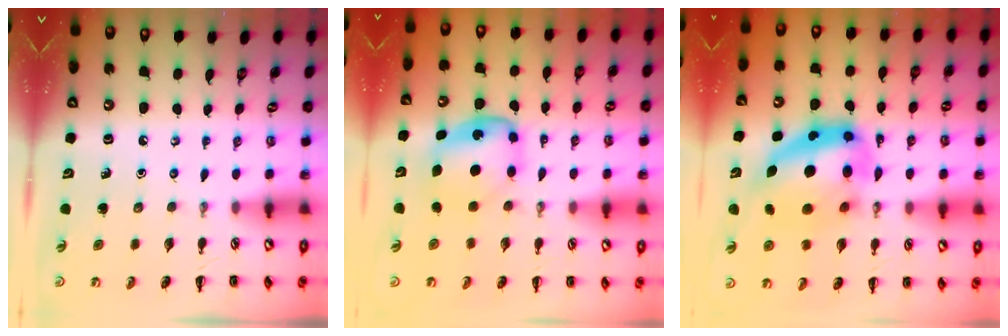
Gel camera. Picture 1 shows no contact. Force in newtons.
{"total": 6.1, "press": 6.1, "slide": 0.3}
{"total": 14.9, "press": 14.4, "slide": 3.7}